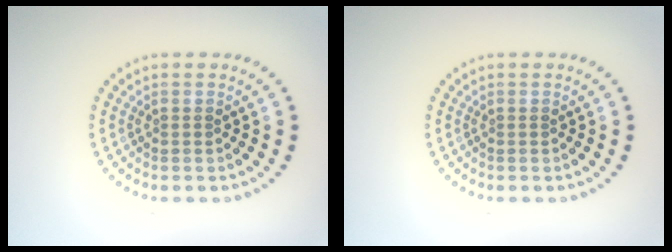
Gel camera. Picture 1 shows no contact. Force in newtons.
{"total": 0.0}